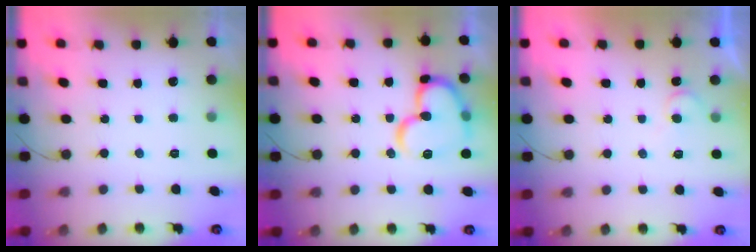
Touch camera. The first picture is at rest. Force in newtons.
{"total": 17.2, "press": 17.1, "slide": 2.0}
{"total": 4.6, "press": 4.5, "slide": 0.5}